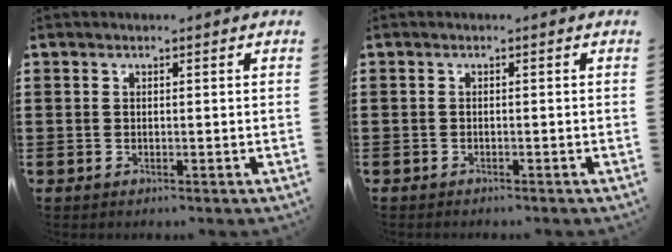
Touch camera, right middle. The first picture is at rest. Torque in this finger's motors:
{"motor_torque": [1.64, -0.50, 0.07, 0.00]}